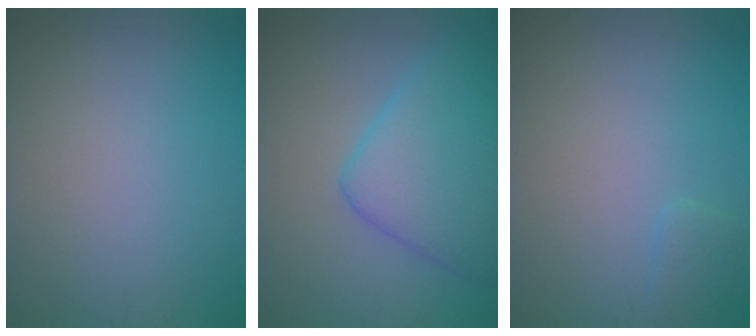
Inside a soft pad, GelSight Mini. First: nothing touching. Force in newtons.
{"total": 7.2, "press": 7.2, "slide": 0.2}
{"total": 1.0, "press": 1.0, "slide": 0.1}